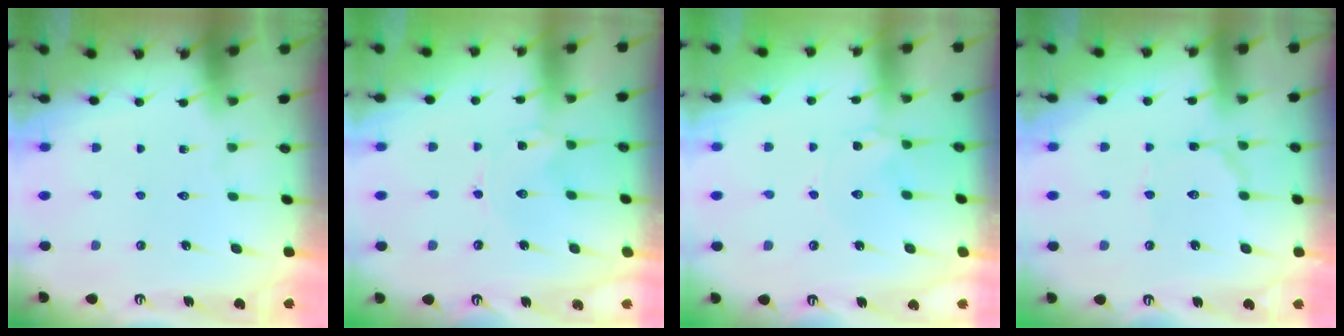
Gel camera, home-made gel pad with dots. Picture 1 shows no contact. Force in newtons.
{"total": 0.0}
{"total": 0.0}
{"total": 2.2, "press": 2.2, "slide": 0.2}